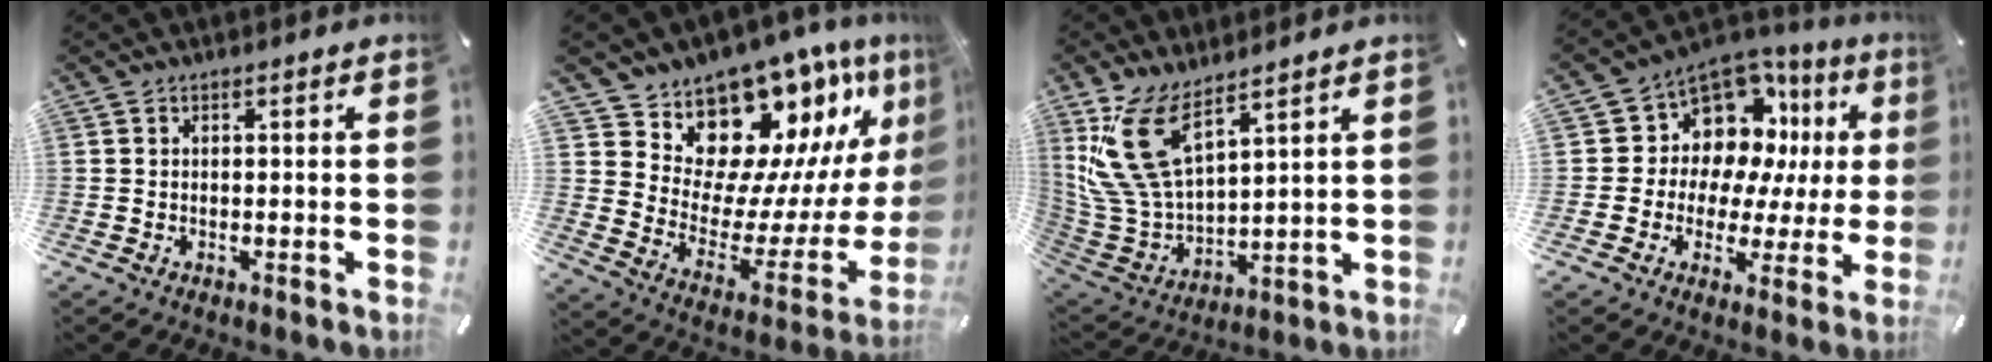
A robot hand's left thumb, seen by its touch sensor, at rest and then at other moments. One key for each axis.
{"total": 16.5, "fx": 14.0, "fy": 7.8, "fz": 4.0, "tx": -0.054, "ty": -0.147, "tz": 0.243}
{"total": 15.5, "fx": 9.0, "fy": 7.9, "fz": 9.8, "tx": -0.245, "ty": -0.037, "tz": 0.172}
{"total": 10.7, "fx": 5.9, "fy": 8.5, "fz": 3.0, "tx": -0.057, "ty": -0.070, "tz": 0.112}